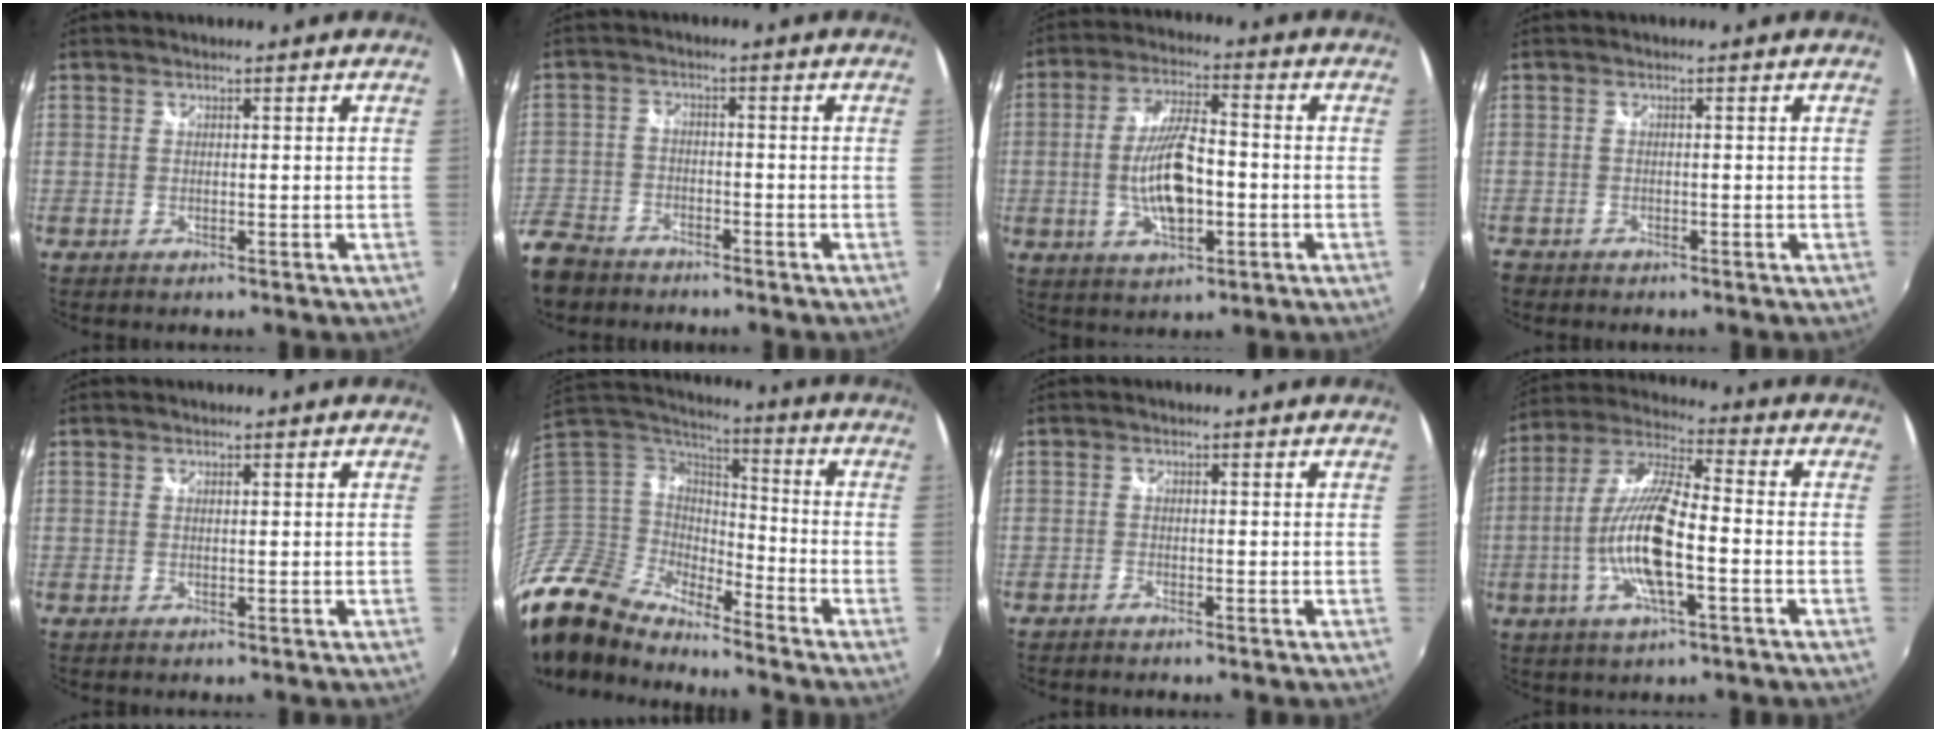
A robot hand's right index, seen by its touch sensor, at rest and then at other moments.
{"total": 10.4, "force": [-7.2, 6.7, 3.3], "torque": [-0.107, -0.004, -0.137]}
{"total": 11.4, "force": [-2.1, 4.4, 10.2], "torque": [-0.203, 0.000, -0.033]}
{"total": 2.1, "force": [-1.6, 1.5, 0.0], "torque": [-0.009, 0.002, -0.030]}
{"total": 0.0}
{"total": 15.8, "force": [-13.5, 6.2, 5.2], "torque": [-0.127, 0.001, -0.280]}
{"total": 0.9, "force": [-0.8, 0.3, 0.2], "torque": [-0.009, -0.002, -0.018]}
{"total": 14.3, "force": [-3.6, 3.5, 13.4], "torque": [-0.269, -0.005, -0.070]}